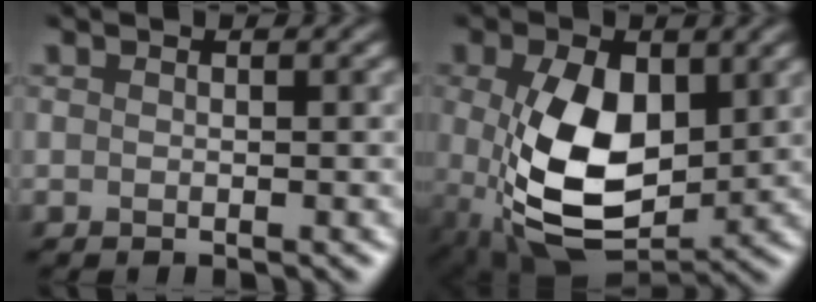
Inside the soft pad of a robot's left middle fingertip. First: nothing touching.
{"total": 8.5, "force": [0.2, 4.9, 7.0], "torque": [-0.160, -0.015, 0.014]}